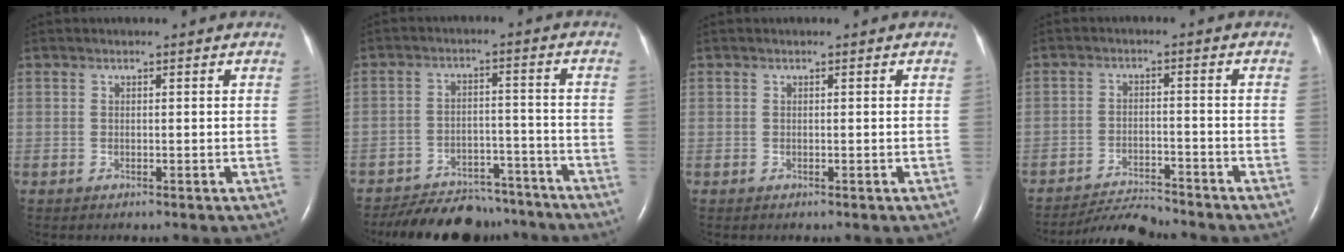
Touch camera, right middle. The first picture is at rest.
{"total": 13.7, "force": [-12.3, 4.9, 3.6], "torque": [-0.052, 0.009, -0.171]}
{"total": 0.0}
{"total": 5.8, "force": [-5.8, -0.4, 0.3], "torque": [-0.010, -0.014, -0.103]}